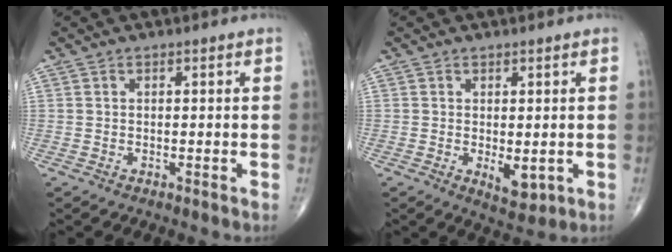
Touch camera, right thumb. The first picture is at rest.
{"total": 4.1, "force": [-0.7, 2.0, 3.6], "torque": [-0.043, -0.011, -0.002]}